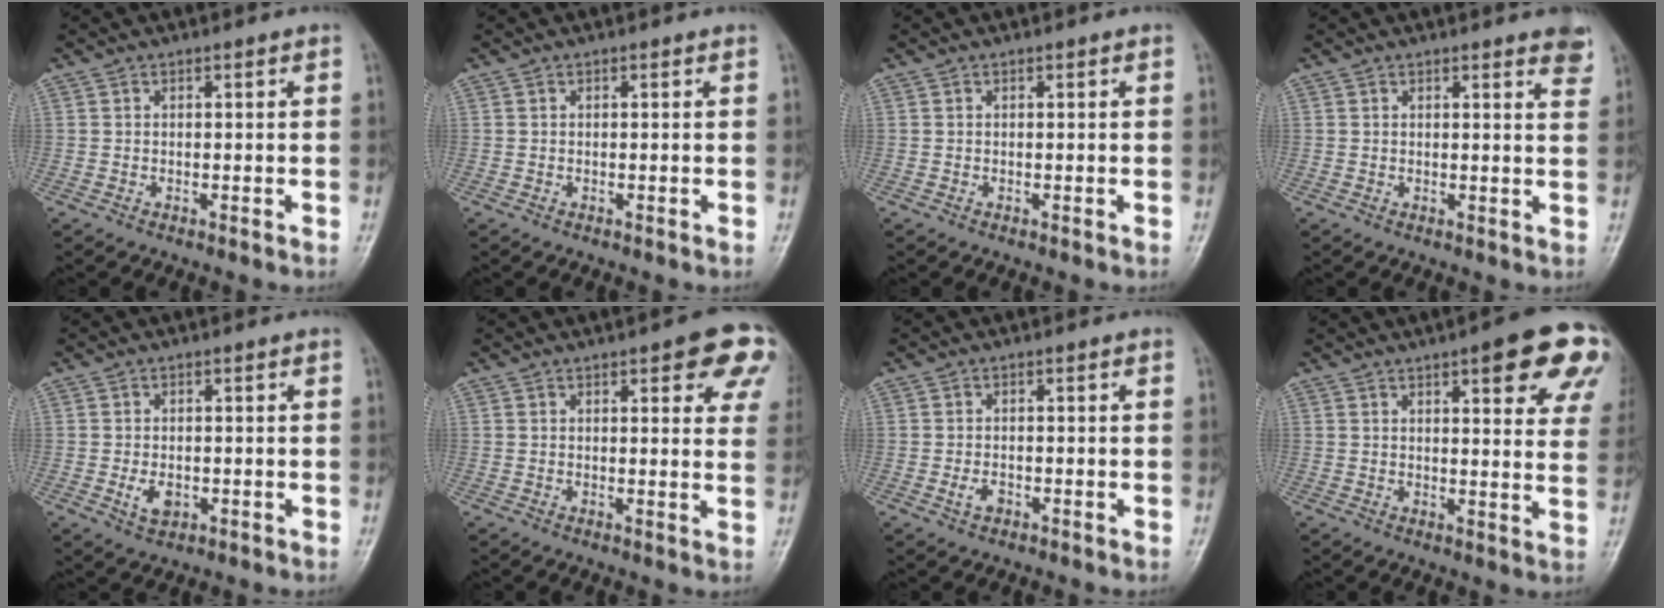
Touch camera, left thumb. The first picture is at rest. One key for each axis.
{"total": 0.0}
{"total": 0.0}
{"total": 4.7, "fx": 3.5, "fy": 0.9, "fz": 3.0, "tx": -0.024, "ty": -0.013, "tz": 0.030}
{"total": 3.4, "fx": -0.9, "fy": 2.2, "fz": 2.3, "tx": -0.040, "ty": 0.003, "tz": -0.010}
{"total": 11.2, "fx": 5.3, "fy": 3.8, "fz": 9.2, "tx": -0.069, "ty": -0.014, "tz": 0.054}
{"total": 1.9, "fx": -0.9, "fy": 1.2, "fz": 1.2, "tx": -0.026, "ty": 0.008, "tz": -0.016}
{"total": 16.5, "fx": 8.2, "fy": 4.6, "fz": 13.6, "tx": -0.139, "ty": -0.024, "tz": 0.093}